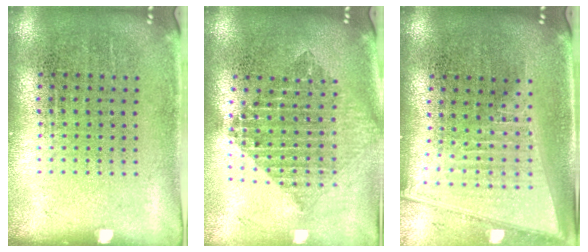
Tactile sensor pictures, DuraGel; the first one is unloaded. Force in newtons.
{"total": 2.1, "press": 1.7, "slide": 1.2}
{"total": 2.1, "press": 1.8, "slide": 1.1}